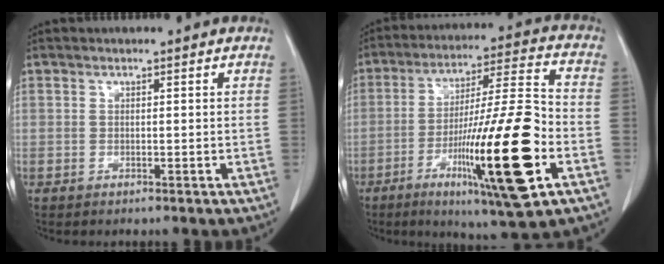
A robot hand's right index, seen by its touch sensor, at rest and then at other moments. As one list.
[{"total": 20.9, "force": [-7.2, 1.2, 19.5], "torque": [-0.320, -0.020, -0.115]}]